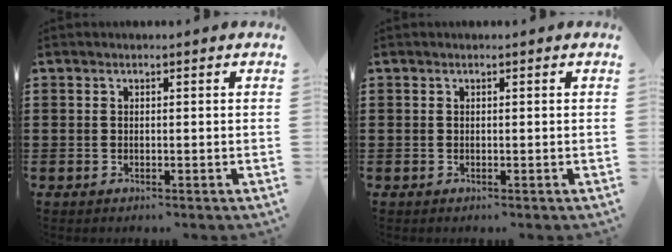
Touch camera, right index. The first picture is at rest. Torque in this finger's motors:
{"motor_torque": [0.73, 1.41, 0.00, -0.01]}